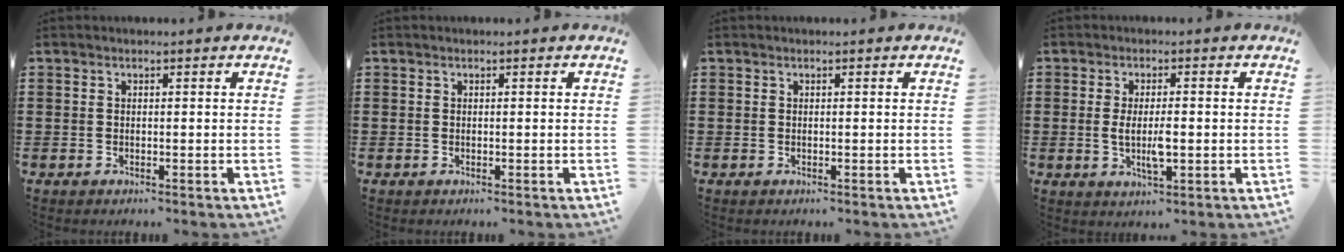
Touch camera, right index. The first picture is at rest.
{"total": 0.0}
{"total": 0.0}
{"total": 4.8, "force": [-0.5, 1.4, 4.6], "torque": [-0.094, -0.005, -0.014]}